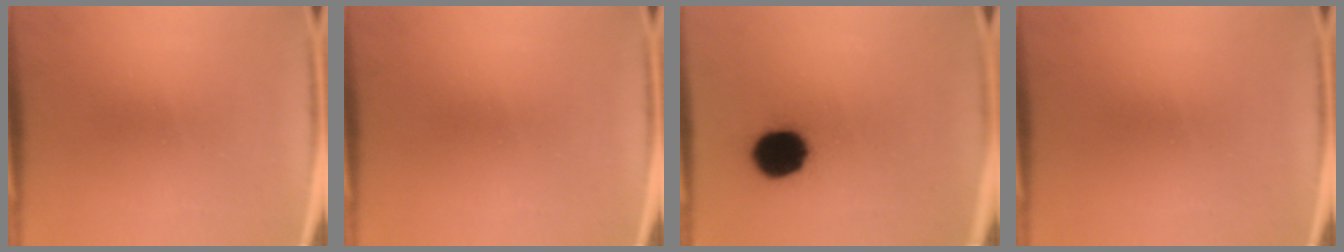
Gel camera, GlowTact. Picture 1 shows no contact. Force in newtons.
{"total": 0.0}
{"total": 13.6}
{"total": 0.0}